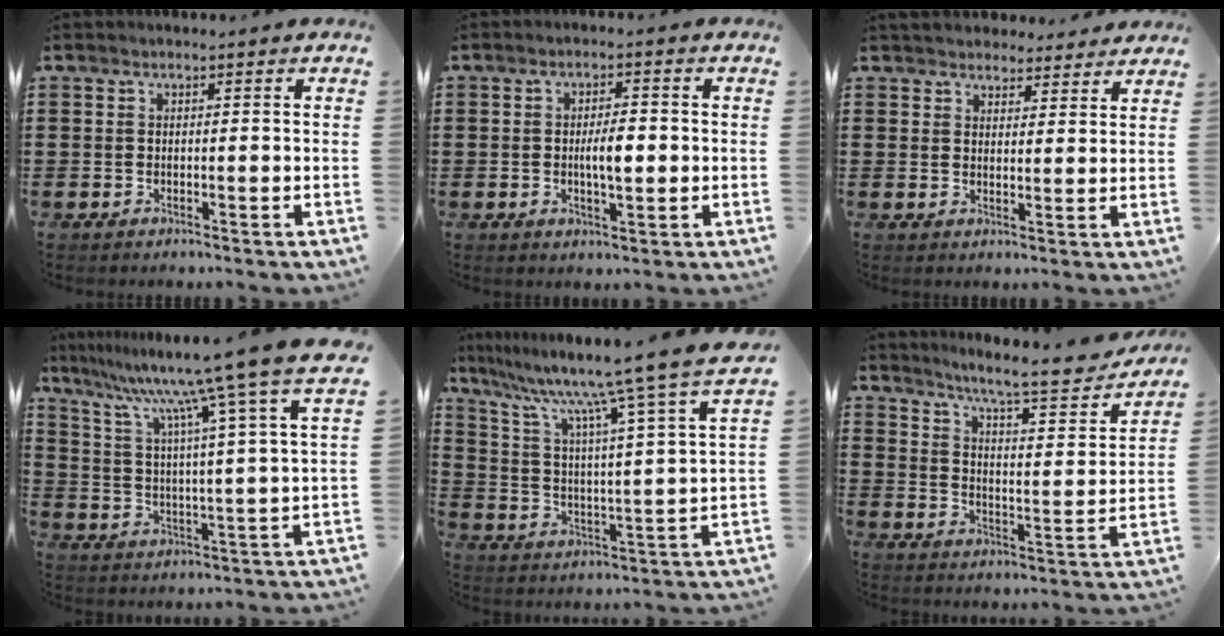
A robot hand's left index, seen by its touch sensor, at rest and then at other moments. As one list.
[{"total": 4.4, "force": [-0.2, 1.4, 4.1], "torque": [-0.066, 0.000, -0.007]}, {"total": 3.7, "force": [3.5, 1.2, -0.1], "torque": [-0.003, -0.010, 0.065]}, {"total": 11.8, "force": [10.1, -1.4, 5.8], "torque": [-0.146, -0.073, 0.157]}, {"total": 9.9, "force": [8.4, -1.3, 5.1], "torque": [-0.127, -0.071, 0.125]}, {"total": 8.7, "force": [7.4, 0.1, 4.5], "torque": [-0.101, -0.052, 0.117]}]